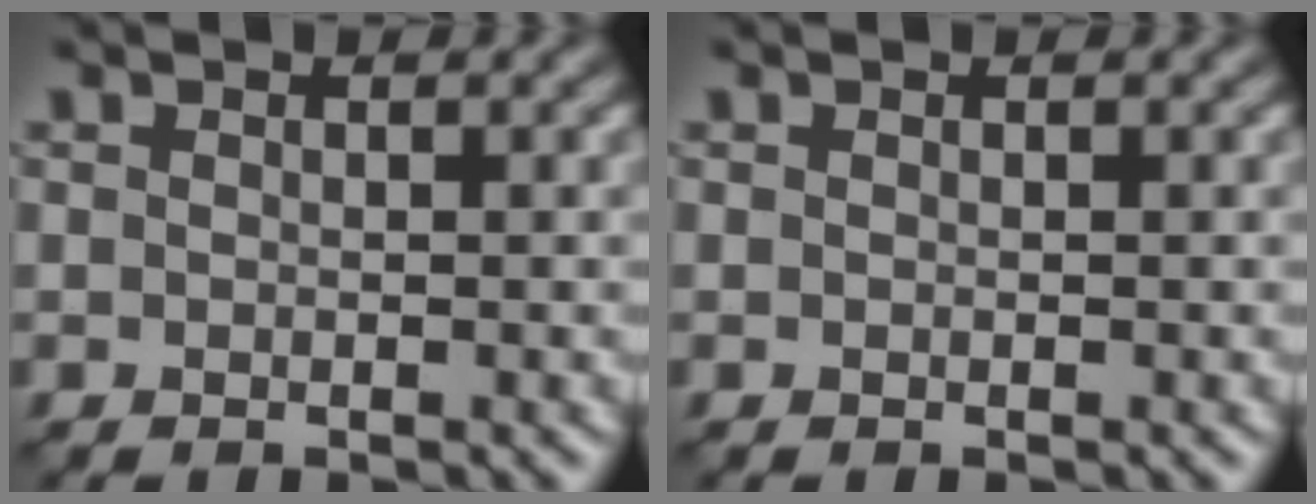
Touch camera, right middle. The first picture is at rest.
{"total": 0.0}